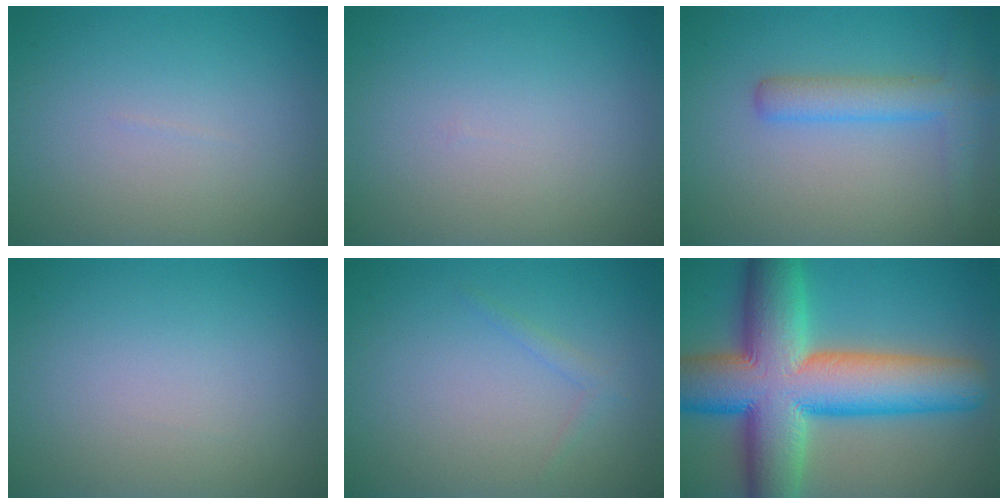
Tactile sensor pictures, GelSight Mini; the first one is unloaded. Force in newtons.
{"total": 0.0}
{"total": 3.3, "press": 3.3, "slide": 0.2}
{"total": 0.0}
{"total": 0.8, "press": 0.8, "slide": 0.0}
{"total": 15.5, "press": 15.5, "slide": 0.4}